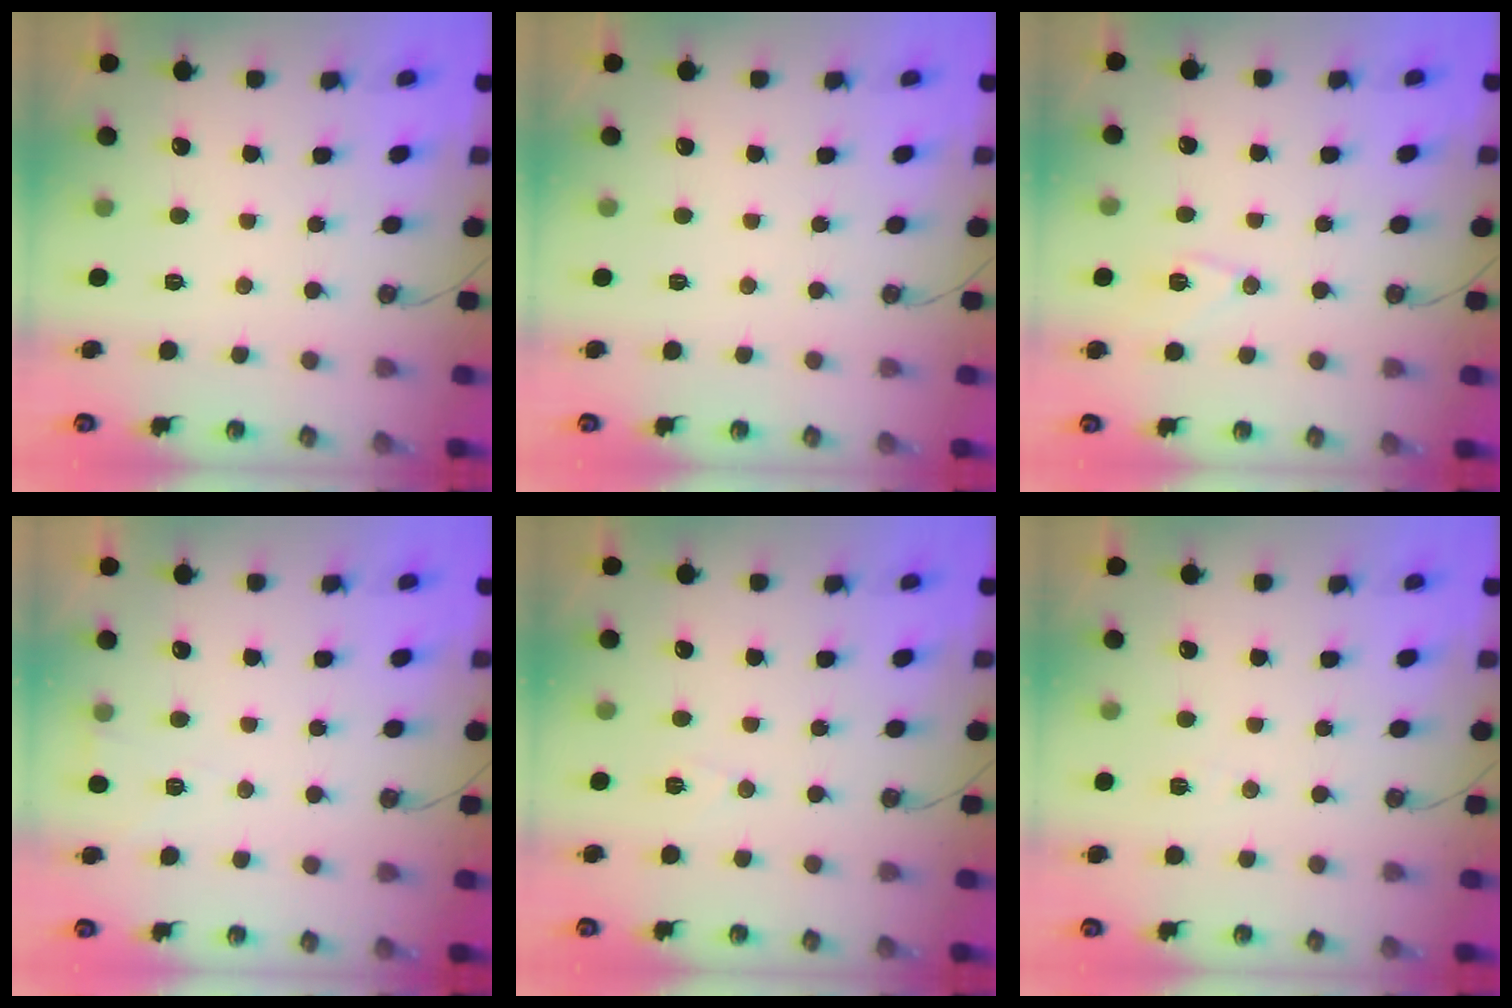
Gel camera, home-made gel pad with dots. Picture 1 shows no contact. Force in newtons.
{"total": 0.0}
{"total": 8.5, "press": 8.5, "slide": 0.5}
{"total": 2.5, "press": 2.4, "slide": 0.7}
{"total": 5.1, "press": 4.4, "slide": 2.6}
{"total": 3.7, "press": 3.3, "slide": 1.6}